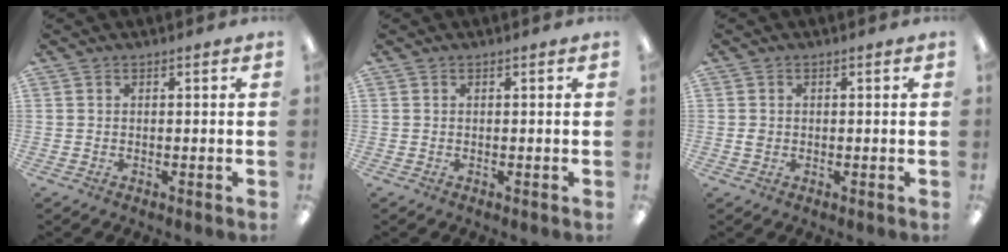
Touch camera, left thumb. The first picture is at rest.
{"total": 0.0}
{"total": 1.3, "force": [0.0, 1.2, 0.6], "torque": [-0.011, 0.004, -0.001]}